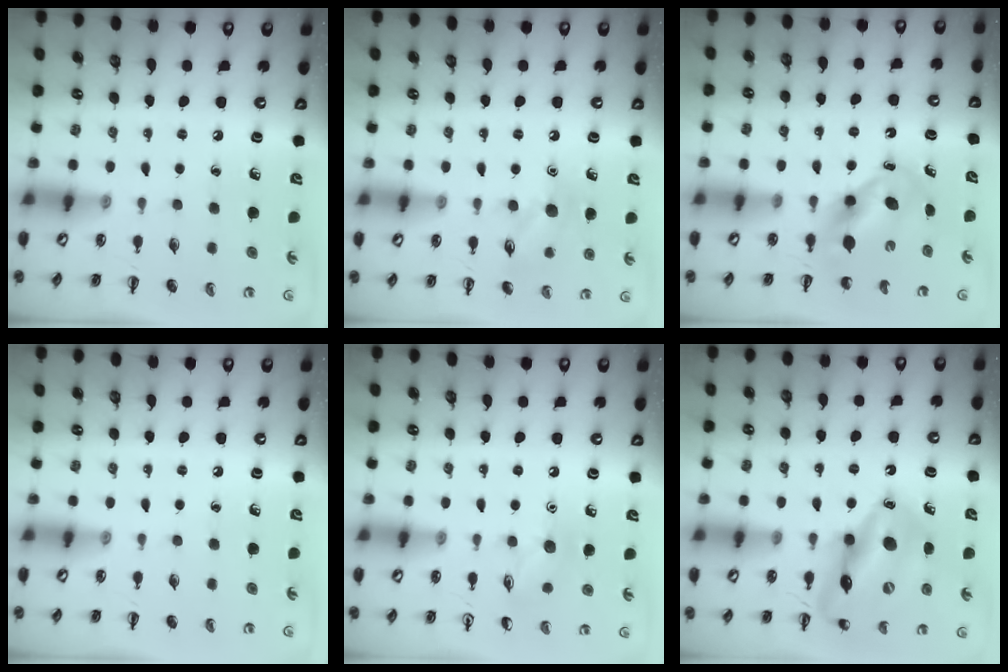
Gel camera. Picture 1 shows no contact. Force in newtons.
{"total": 9.7, "press": 9.6, "slide": 0.7}
{"total": 5.7, "press": 5.6, "slide": 1.2}
{"total": 0.0}
{"total": 7.2, "press": 7.2, "slide": 1.0}
{"total": 17.5, "press": 17.1, "slide": 3.6}